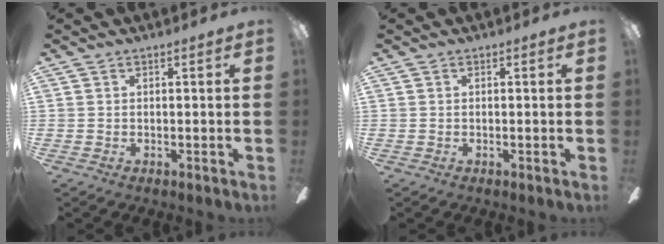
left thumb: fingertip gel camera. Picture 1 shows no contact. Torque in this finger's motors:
{"motor_torque": [-0.14, 0.14, 0.13, 0.06, 0.00]}